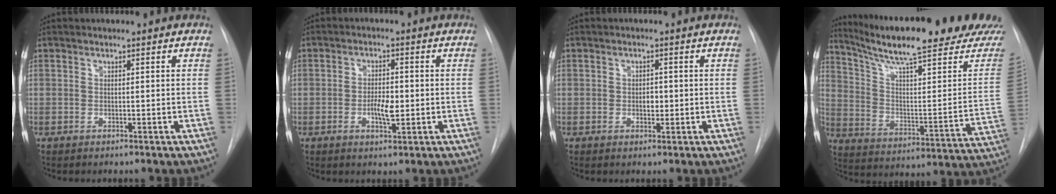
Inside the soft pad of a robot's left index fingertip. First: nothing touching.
{"total": 4.0, "force": [-0.7, 1.4, 3.7], "torque": [-0.065, 0.000, -0.010]}
{"total": 1.8, "force": [-0.1, 1.1, 1.4], "torque": [-0.021, 0.001, 0.000]}
{"total": 25.7, "force": [22.2, 0.8, 13.0], "torque": [-0.198, -0.070, 0.309]}